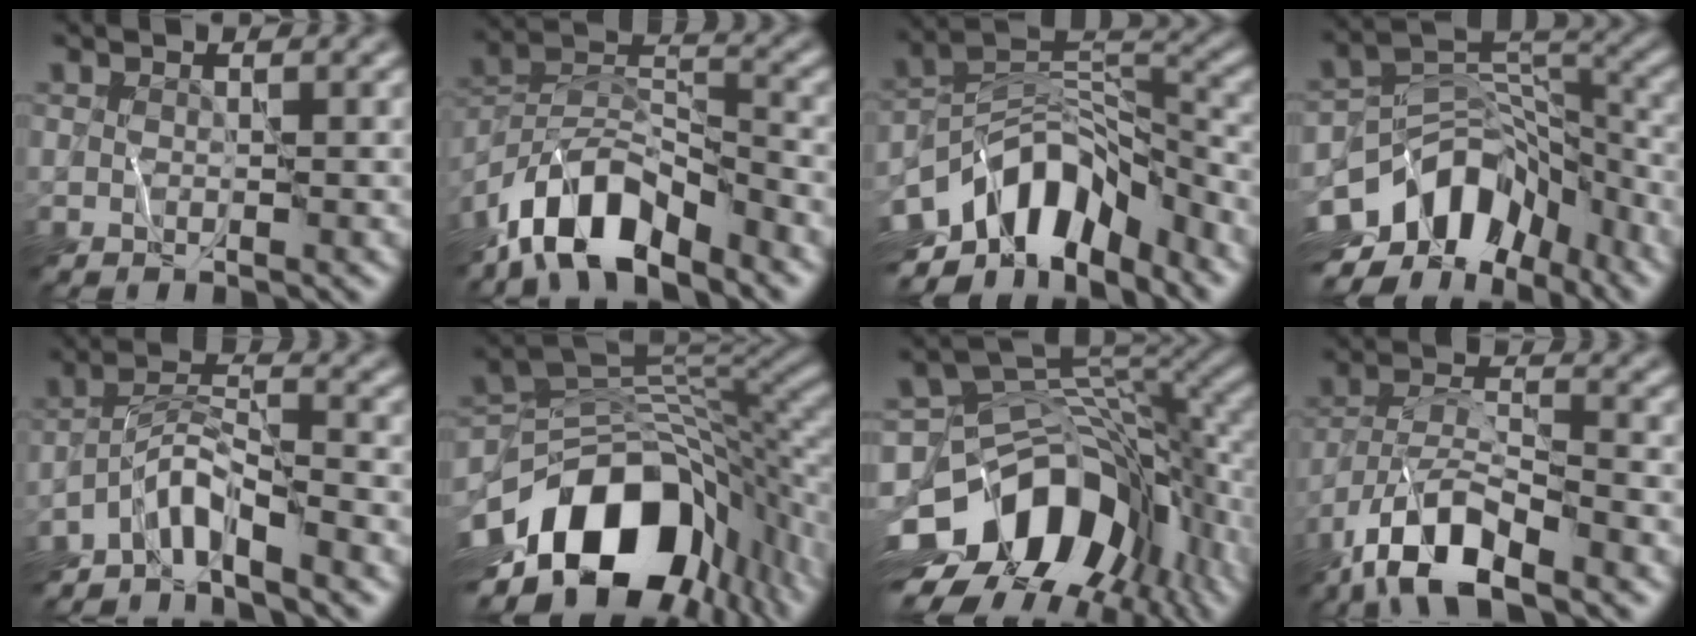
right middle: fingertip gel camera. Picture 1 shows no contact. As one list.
[{"total": 8.9, "force": [-6.6, 3.3, 5.0], "torque": [-0.074, 0.004, -0.136]}, {"total": 10.5, "force": [-6.1, 5.6, 6.5], "torque": [-0.097, 0.010, -0.118]}, {"total": 10.9, "force": [-5.3, 7.1, 6.3], "torque": [-0.098, 0.009, -0.099]}, {"total": 3.9, "force": [-3.3, 0.7, 2.0], "torque": [-0.032, 0.010, -0.075]}, {"total": 15.3, "force": [-5.9, 9.4, 10.4], "torque": [-0.180, -0.001, -0.100]}, {"total": 14.3, "force": [-4.4, 10.0, 9.1], "torque": [-0.148, 0.004, -0.089]}, {"total": 7.4, "force": [-5.3, 2.1, 4.7], "torque": [-0.078, 0.001, -0.105]}]